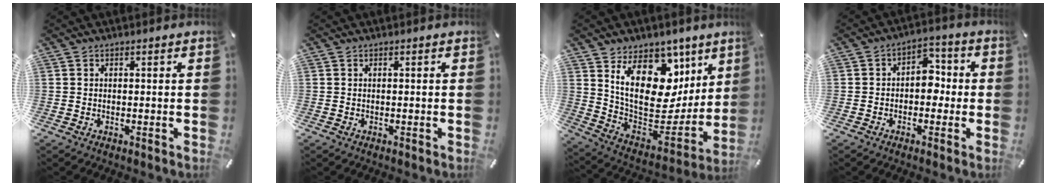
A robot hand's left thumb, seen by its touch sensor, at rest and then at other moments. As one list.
[{"total": 0.0}, {"total": 20.4, "force": [9.2, 13.6, 12.1], "torque": [-0.172, -0.082, 0.165]}, {"total": 6.4, "force": [-1.0, 4.6, 4.4], "torque": [-0.059, 0.010, -0.023]}]